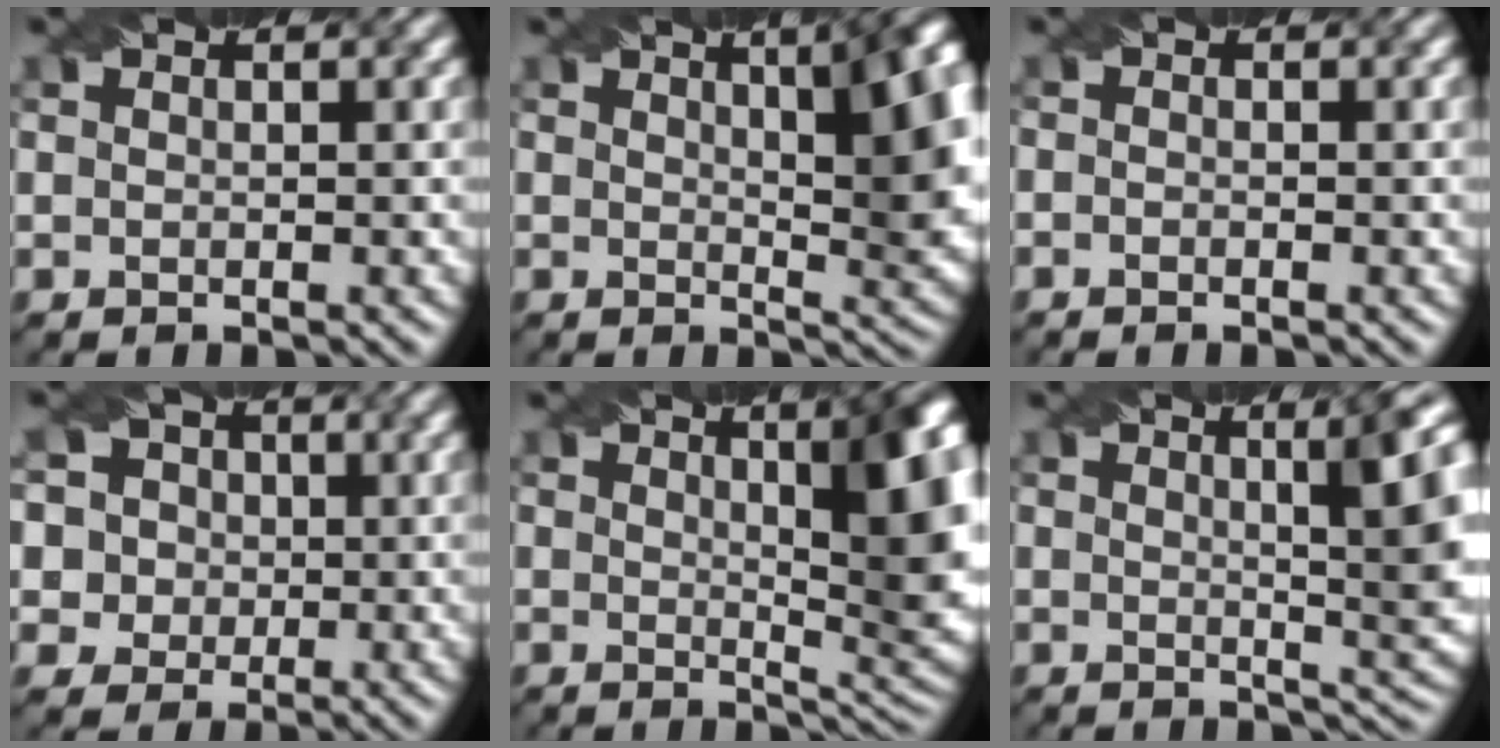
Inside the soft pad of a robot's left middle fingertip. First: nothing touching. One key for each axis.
{"total": 11.7, "fx": 3.7, "fy": 5.0, "fz": 9.9, "tx": -0.075, "ty": 0.021, "tz": 0.047}
{"total": 0.6, "fx": -0.4, "fy": 0.3, "fz": 0.3, "tx": -0.005, "ty": -0.003, "tz": -0.007}
{"total": 8.2, "fx": 2.6, "fy": 7.1, "fz": 3.0, "tx": -0.045, "ty": 0.031, "tz": 0.020}
{"total": 12.2, "fx": 3.2, "fy": 4.2, "fz": 10.9, "tx": -0.091, "ty": 0.017, "tz": 0.038}
{"total": 9.0, "fx": 2.3, "fy": 2.5, "fz": 8.3, "tx": -0.076, "ty": 0.014, "tz": 0.028}